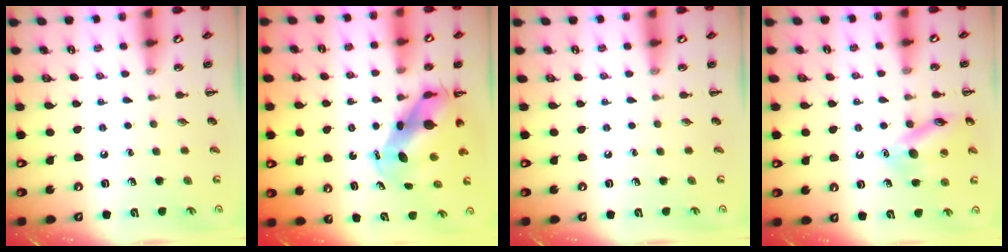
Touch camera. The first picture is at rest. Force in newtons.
{"total": 7.5, "press": 7.2, "slide": 2.2}
{"total": 0.0}
{"total": 14.2, "press": 14.2, "slide": 1.4}